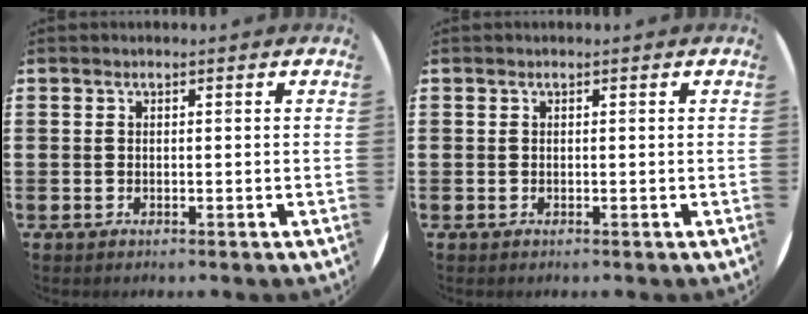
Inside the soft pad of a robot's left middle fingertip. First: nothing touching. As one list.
[{"total": 0.0}]